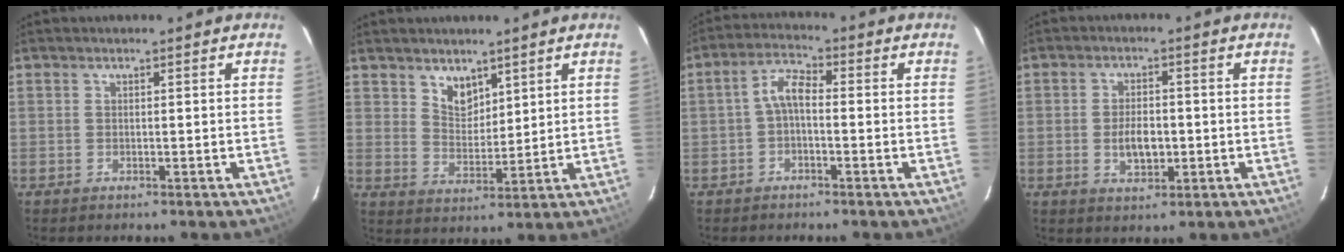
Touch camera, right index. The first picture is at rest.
{"total": 5.2, "force": [3.7, 3.1, 1.9], "torque": [-0.024, 0.004, 0.073]}
{"total": 4.0, "force": [-1.0, 1.8, 3.4], "torque": [-0.074, 0.017, -0.023]}
{"total": 5.2, "force": [-0.9, 2.9, 4.2], "torque": [-0.079, 0.002, -0.011]}